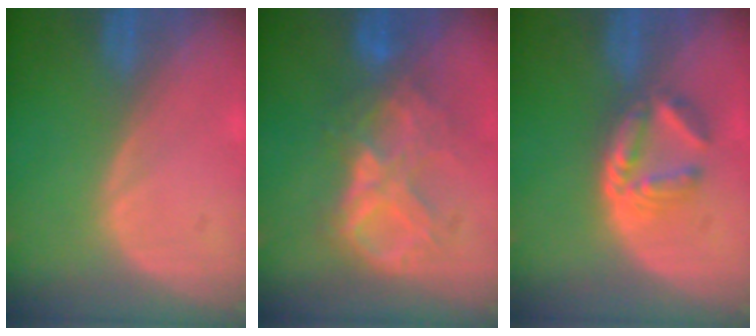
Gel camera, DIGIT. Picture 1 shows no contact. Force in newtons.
{"total": 8.7, "press": 7.7, "slide": 4.1}
{"total": 6.0, "press": 5.2, "slide": 3.1}